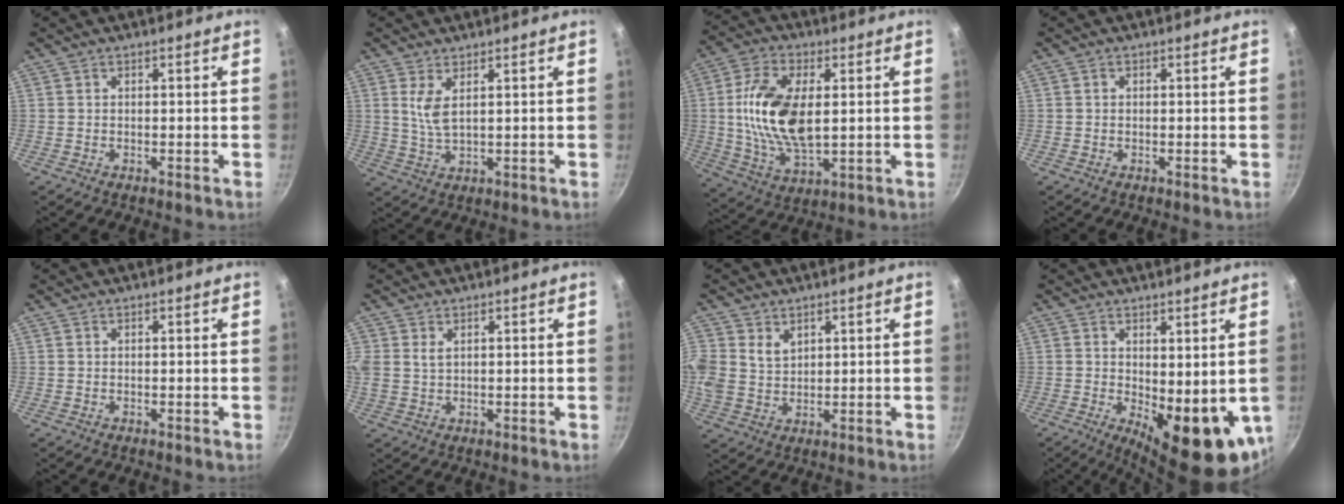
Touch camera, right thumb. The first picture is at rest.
{"total": 4.5, "force": [1.7, 1.7, 3.8], "torque": [-0.076, -0.017, 0.038]}
{"total": 15.7, "force": [1.8, 8.4, 13.2], "torque": [-0.244, 0.000, 0.034]}
{"total": 0.6, "force": [0.1, 0.5, 0.2], "torque": [-0.003, 0.004, 0.001]}
{"total": 0.0}
{"total": 4.0, "force": [1.4, 2.7, 2.6], "torque": [-0.055, 0.005, 0.030]}
{"total": 10.0, "force": [4.1, 8.0, 4.5], "torque": [-0.110, 0.007, 0.090]}
{"total": 12.2, "force": [-0.3, 4.9, 11.2], "torque": [-0.125, -0.022, 0.010]}